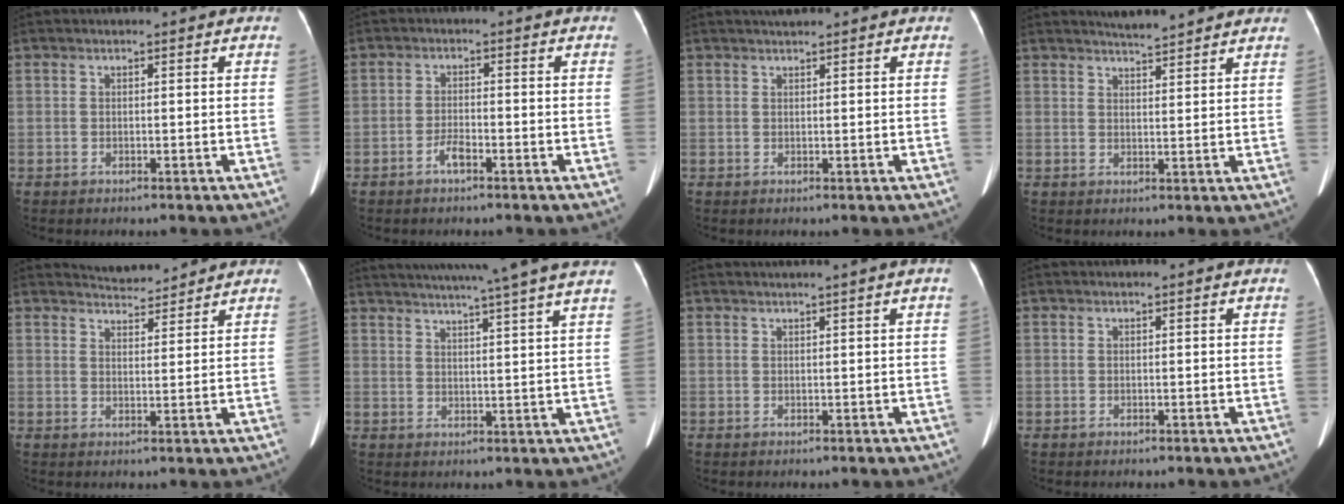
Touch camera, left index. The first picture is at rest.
{"total": 2.3, "force": [-1.5, 0.5, 1.6], "torque": [-0.032, 0.001, -0.029]}
{"total": 1.5, "force": [1.4, 0.0, 0.7], "torque": [-0.010, 0.012, 0.026]}
{"total": 5.9, "force": [5.5, 0.3, 2.1], "torque": [-0.039, 0.012, 0.074]}
{"total": 4.9, "force": [4.9, 0.6, 0.1], "torque": [-0.010, 0.009, 0.072]}
{"total": 18.3, "force": [15.8, -1.9, 9.1], "torque": [-0.152, -0.012, 0.204]}
{"total": 2.0, "force": [1.4, -0.7, 1.3], "torque": [-0.017, 0.003, 0.029]}
{"total": 0.0}